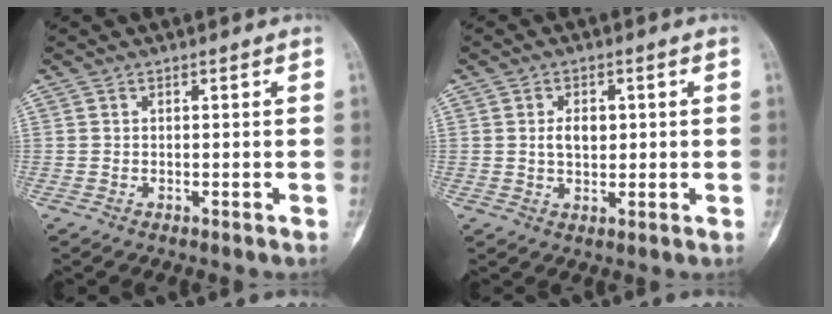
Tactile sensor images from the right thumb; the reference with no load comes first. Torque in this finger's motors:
{"motor_torque": [-0.03, 0.52, 0.24, -0.24, 0.05]}